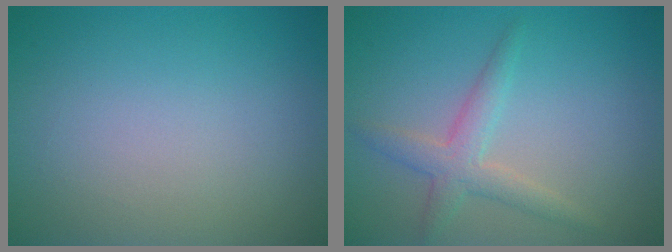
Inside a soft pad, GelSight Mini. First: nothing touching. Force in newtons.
{"total": 2.7, "press": 2.7, "slide": 0.2}